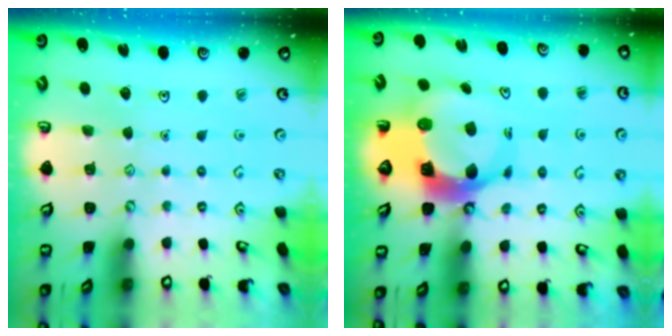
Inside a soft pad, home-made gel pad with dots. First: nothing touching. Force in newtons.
{"total": 10.1, "press": 10.0, "slide": 1.5}